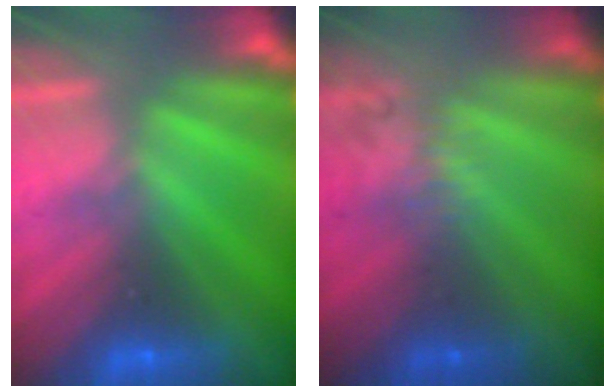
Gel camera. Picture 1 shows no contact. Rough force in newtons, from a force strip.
{"total": 2.4}